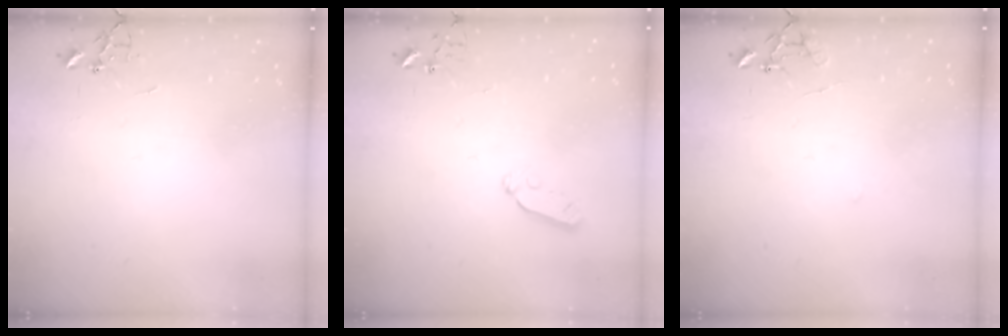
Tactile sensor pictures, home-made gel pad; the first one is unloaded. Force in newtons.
{"total": 3.7, "press": 3.7, "slide": 0.5}
{"total": 8.7, "press": 8.7, "slide": 0.8}